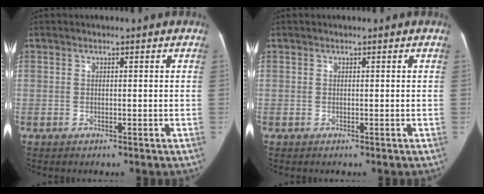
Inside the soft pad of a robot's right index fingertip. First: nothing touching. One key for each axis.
{"total": 0.0}